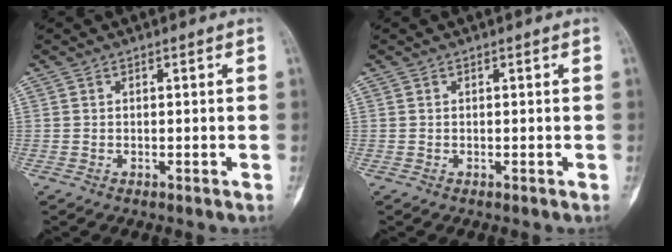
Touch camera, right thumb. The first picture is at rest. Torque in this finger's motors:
{"motor_torque": [0.46, -0.20, 0.11, -0.15, 0.10]}